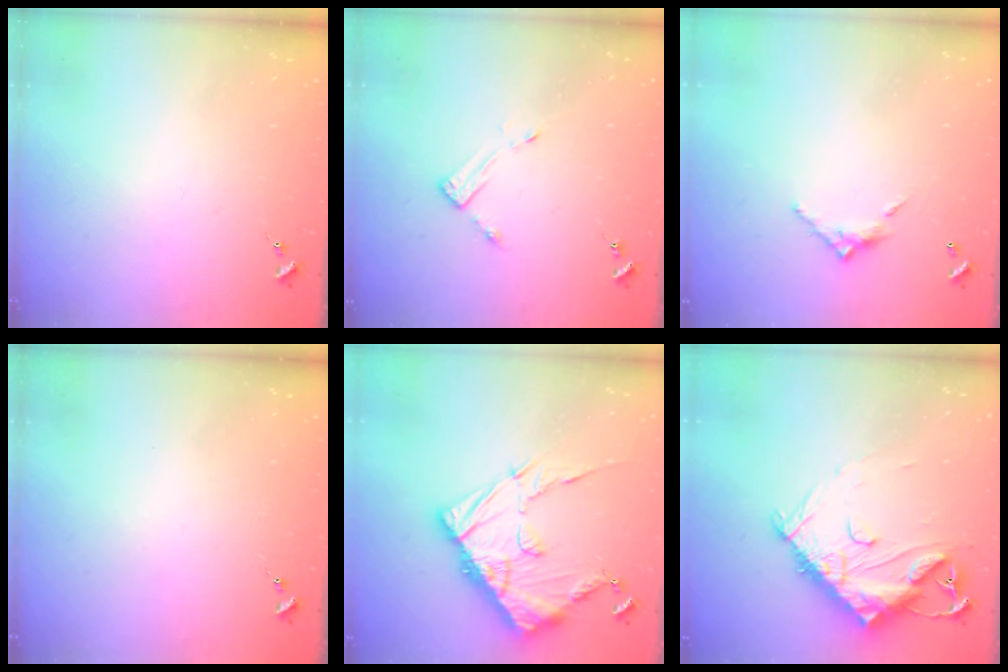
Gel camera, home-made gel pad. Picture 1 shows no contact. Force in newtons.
{"total": 3.1, "press": 3.1, "slide": 0.3}
{"total": 6.7, "press": 6.7, "slide": 0.4}
{"total": 0.0}
{"total": 18.0, "press": 17.9, "slide": 1.6}
{"total": 14.6, "press": 14.5, "slide": 1.1}